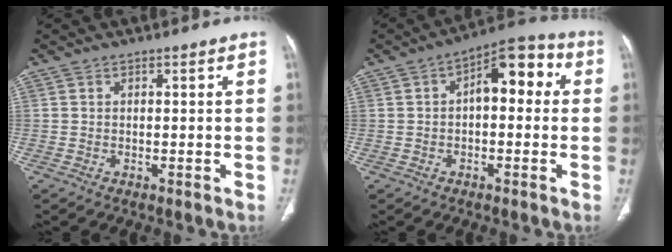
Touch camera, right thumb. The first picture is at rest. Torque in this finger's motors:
{"motor_torque": [0.72, 2.65, 1.25, -0.15, 0.09]}